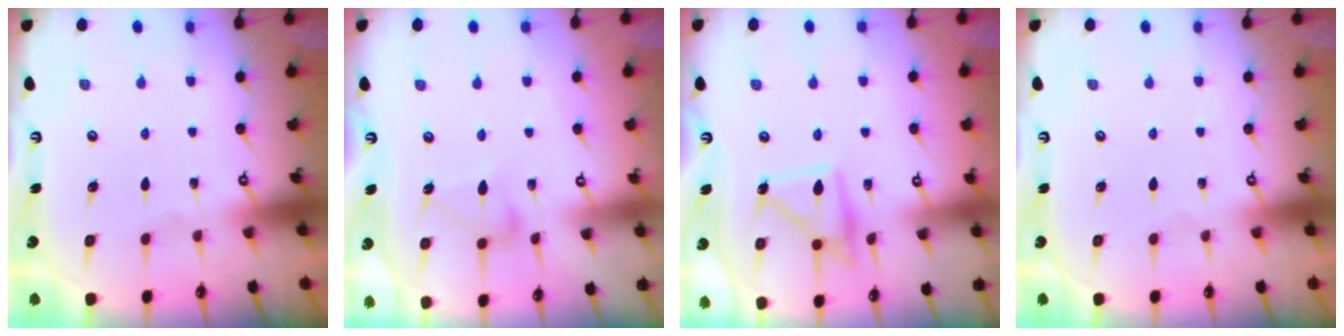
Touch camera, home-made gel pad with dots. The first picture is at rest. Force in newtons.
{"total": 7.3, "press": 7.3, "slide": 0.2}
{"total": 13.8, "press": 13.8, "slide": 1.2}
{"total": 0.0}